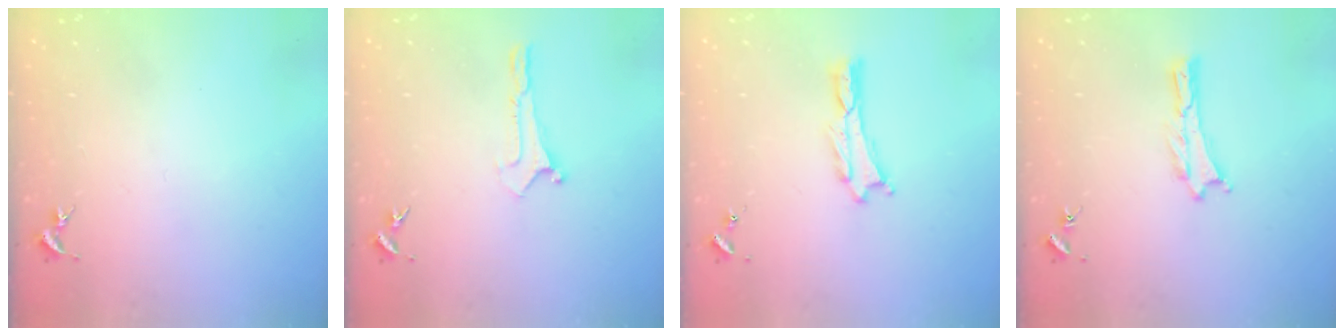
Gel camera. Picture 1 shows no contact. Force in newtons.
{"total": 0.0}
{"total": 0.0}
{"total": 0.0}